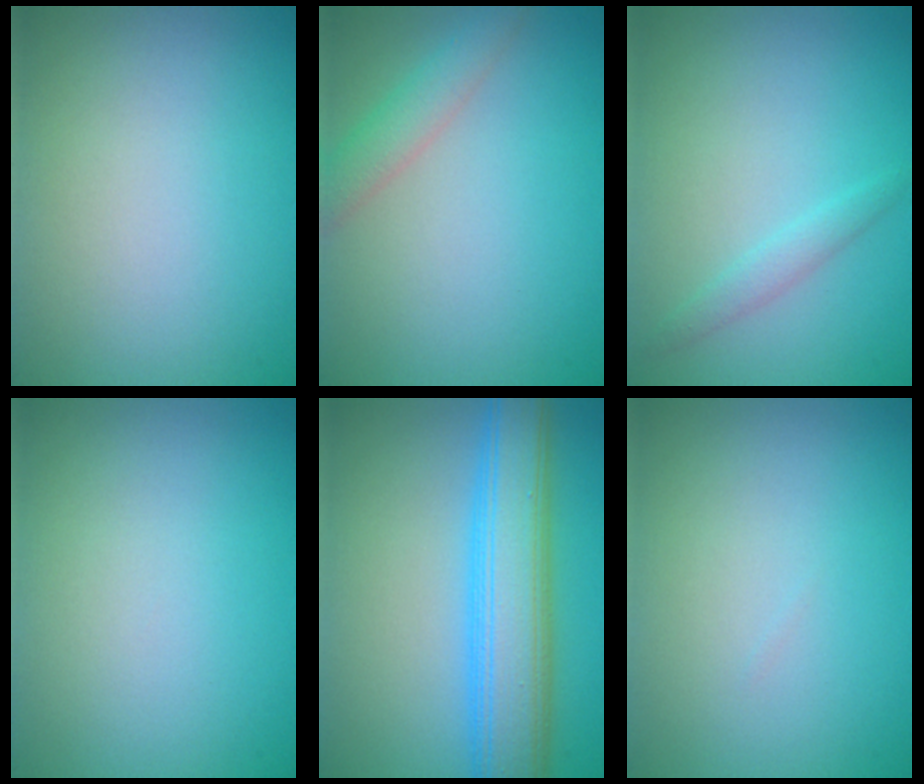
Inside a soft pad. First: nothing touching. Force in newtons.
{"total": 2.5, "press": 2.5, "slide": 0.1}
{"total": 1.3, "press": 1.3, "slide": 0.1}
{"total": 0.0}
{"total": 7.7, "press": 7.7, "slide": 0.1}
{"total": 0.0}